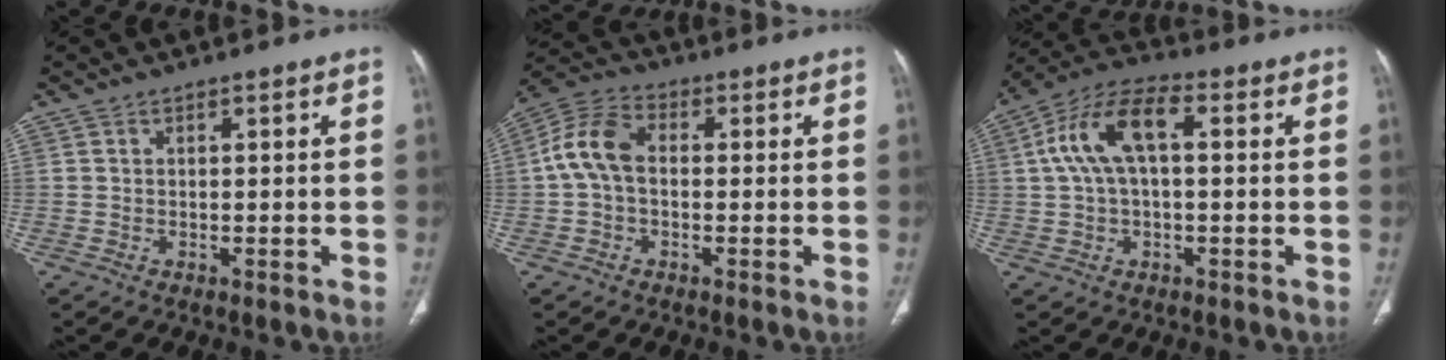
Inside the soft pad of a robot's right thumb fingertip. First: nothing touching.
{"total": 8.7, "force": [0.0, 5.7, 6.6], "torque": [-0.131, 0.026, -0.011]}
{"total": 11.7, "force": [2.0, 5.7, 10.0], "torque": [-0.202, 0.039, 0.030]}